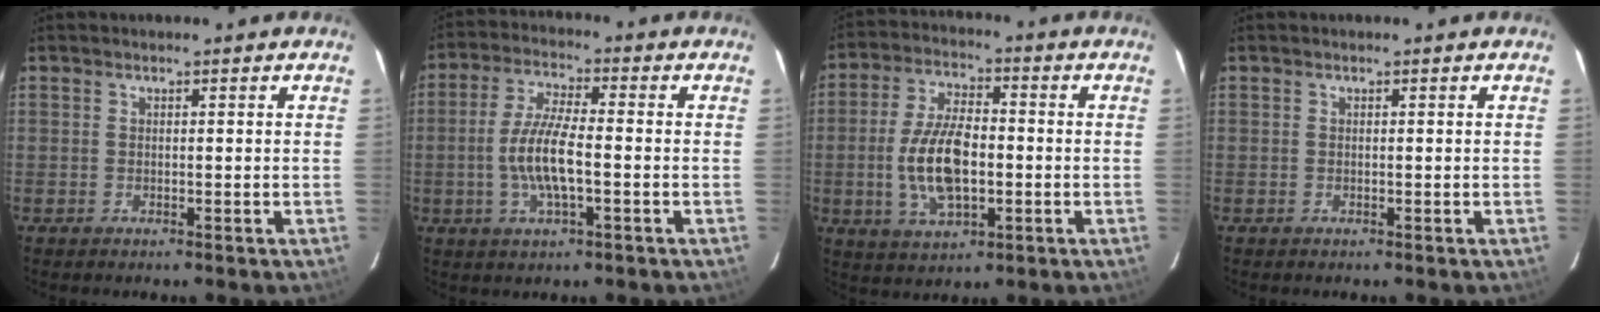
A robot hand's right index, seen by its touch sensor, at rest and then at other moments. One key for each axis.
{"total": 8.8, "fx": -1.9, "fy": 2.2, "fz": 8.3, "tx": -0.167, "ty": -0.001, "tz": -0.038}
{"total": 12.5, "fx": -1.9, "fy": 6.0, "fz": 10.8, "tx": -0.218, "ty": 0.003, "tz": -0.031}
{"total": 0.0}